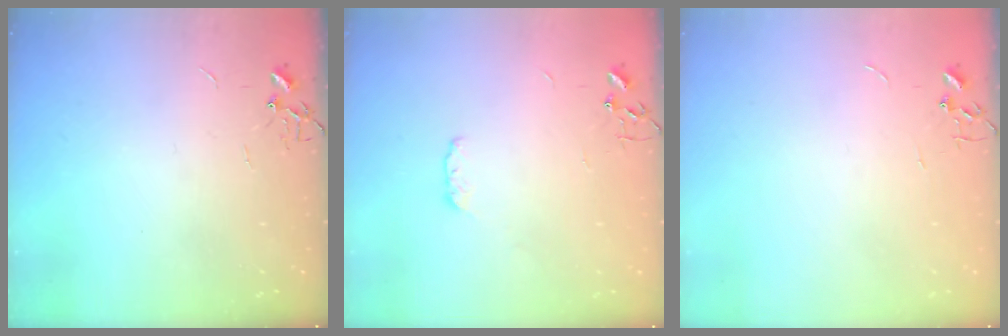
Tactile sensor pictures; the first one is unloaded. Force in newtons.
{"total": 4.2, "press": 4.1, "slide": 0.7}
{"total": 0.0}